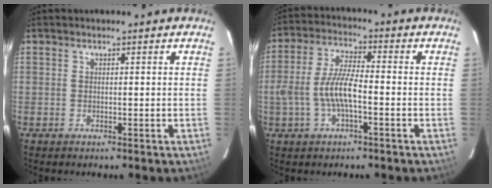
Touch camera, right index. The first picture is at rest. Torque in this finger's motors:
{"motor_torque": [0.32, -0.01, 0.30, 0.16]}